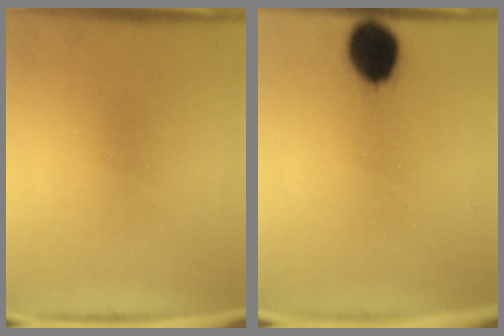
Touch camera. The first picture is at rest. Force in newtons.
{"total": 9.5}